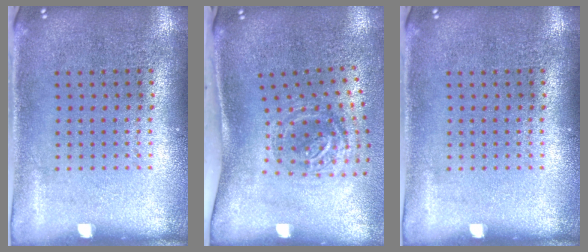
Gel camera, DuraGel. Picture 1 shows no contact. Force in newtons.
{"total": 1.9, "press": 1.2, "slide": 1.4}
{"total": 0.0}